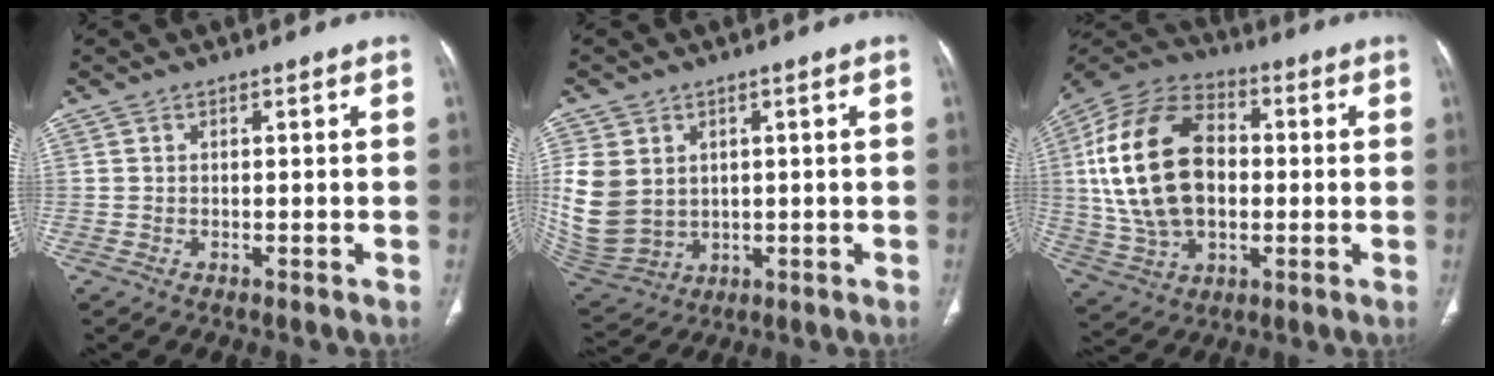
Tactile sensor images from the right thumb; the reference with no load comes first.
{"total": 14.2, "force": [2.1, 11.5, 8.1], "torque": [-0.181, -0.010, 0.072]}
{"total": 22.7, "force": [1.3, 14.8, 17.2], "torque": [-0.322, 0.017, 0.027]}